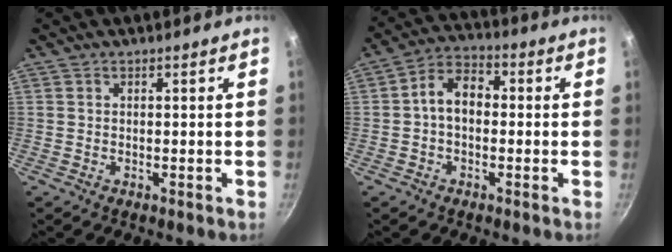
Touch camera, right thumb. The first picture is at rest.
{"total": 7.4, "force": [-0.2, 5.1, 5.4], "torque": [-0.068, 0.029, -0.020]}